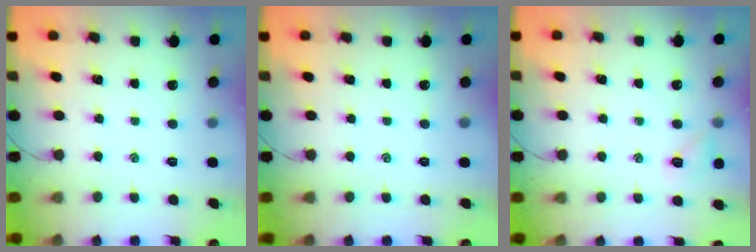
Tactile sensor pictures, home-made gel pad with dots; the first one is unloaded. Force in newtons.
{"total": 0.0}
{"total": 5.8, "press": 5.6, "slide": 1.4}